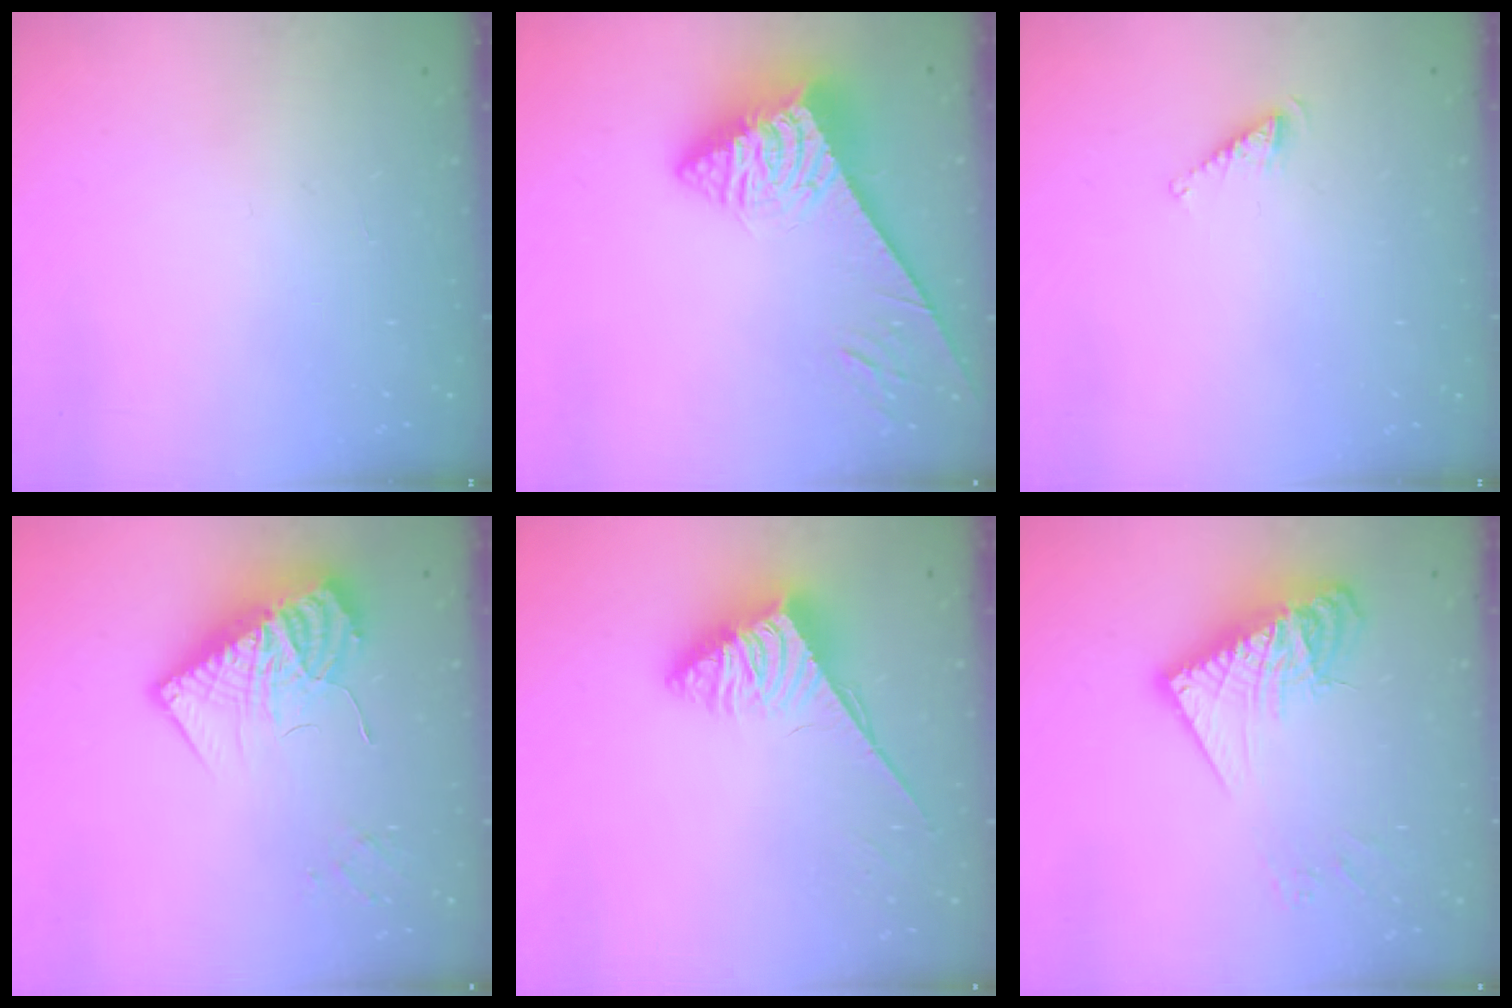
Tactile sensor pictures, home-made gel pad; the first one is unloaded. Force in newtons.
{"total": 6.2, "press": 6.1, "slide": 0.9}
{"total": 3.4, "press": 3.4, "slide": 0.5}
{"total": 14.4, "press": 14.4, "slide": 1.1}
{"total": 3.7, "press": 3.6, "slide": 0.6}
{"total": 16.1, "press": 16.1, "slide": 1.5}